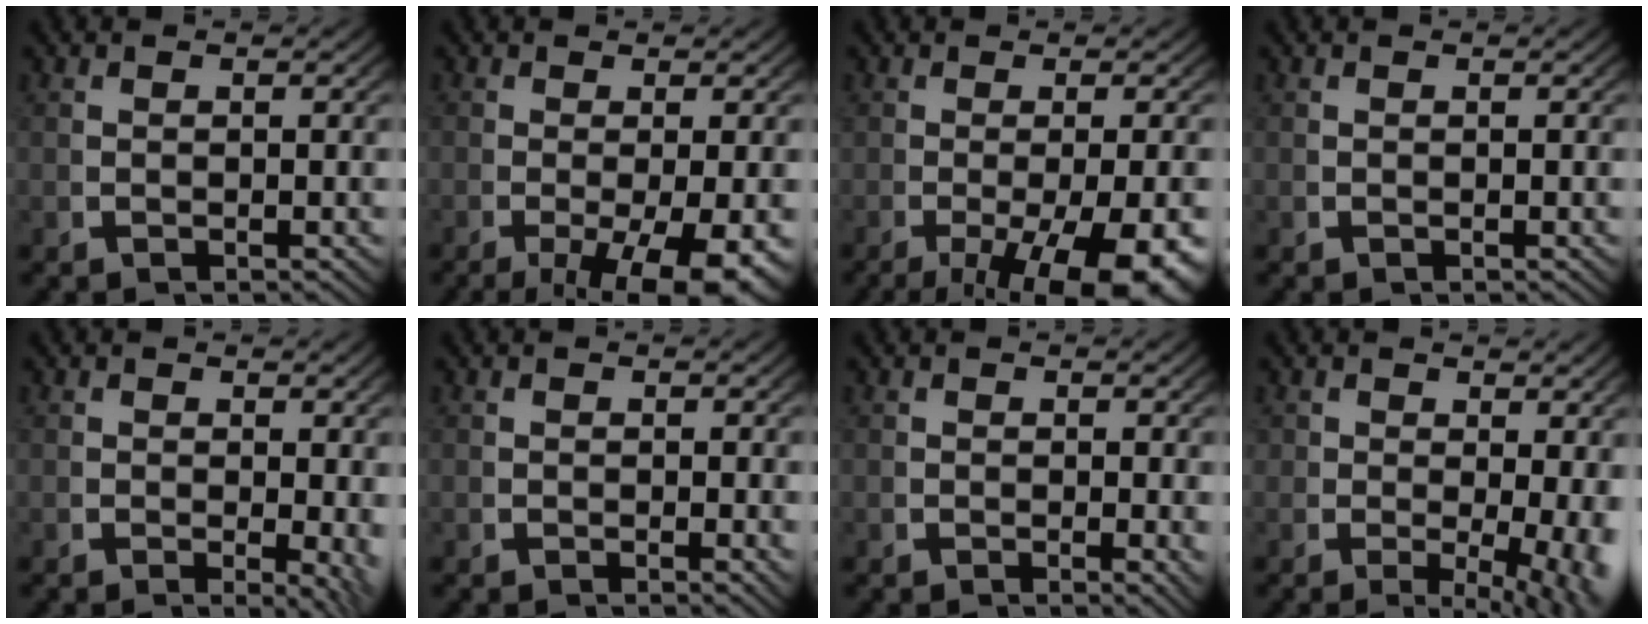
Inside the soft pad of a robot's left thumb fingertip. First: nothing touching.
{"total": 7.8, "force": [-3.2, 3.8, 6.0], "torque": [-0.104, -0.043, -0.029]}
{"total": 9.0, "force": [-4.0, 4.2, 6.9], "torque": [-0.119, -0.041, -0.039]}
{"total": 0.0}
{"total": 2.7, "force": [-0.1, 1.2, 2.4], "torque": [-0.029, -0.018, 0.004]}
{"total": 0.7, "force": [0.1, 0.2, 0.6], "torque": [-0.012, -0.003, 0.003]}
{"total": 1.0, "force": [0.2, 0.4, 0.9], "torque": [-0.013, -0.004, 0.004]}
{"total": 5.0, "force": [-0.6, 2.8, 4.1], "torque": [-0.052, -0.029, -0.001]}